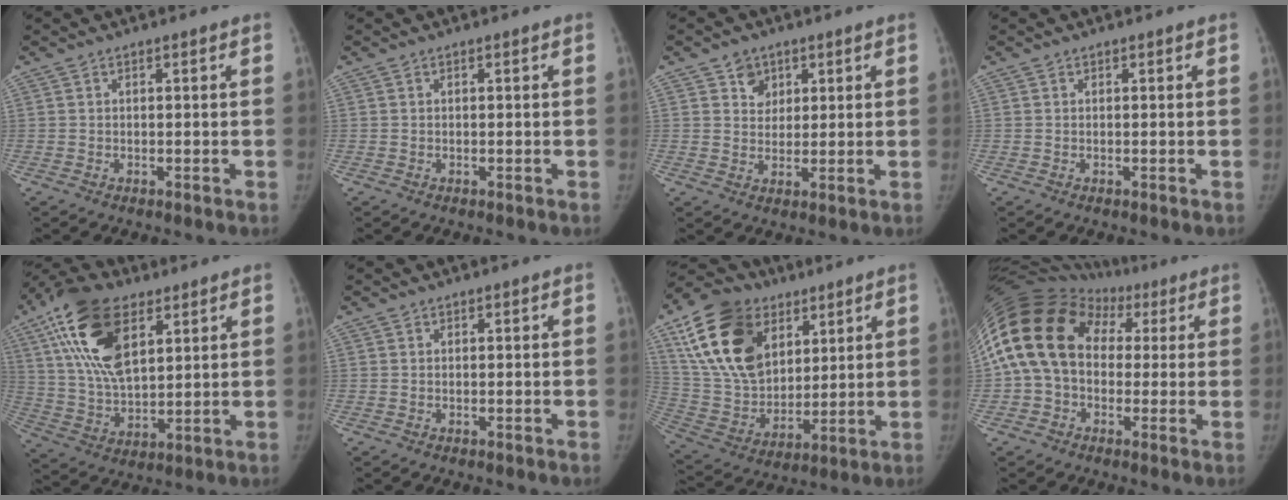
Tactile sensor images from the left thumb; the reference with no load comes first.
{"total": 0.0}
{"total": 4.4, "force": [2.2, 3.6, 1.0], "torque": [0.010, -0.011, 0.037]}
{"total": 0.0}
{"total": 19.0, "force": [8.7, 9.6, 13.9], "torque": [-0.251, -0.020, 0.161]}
{"total": 0.0}
{"total": 23.4, "force": [10.3, 15.7, 14.0], "torque": [-0.244, -0.023, 0.191]}
{"total": 20.7, "force": [2.6, 16.1, 12.7], "torque": [-0.253, 0.066, 0.042]}